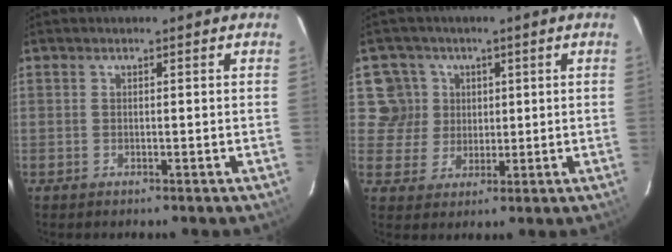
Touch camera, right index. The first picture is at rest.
{"total": 6.2, "force": [1.8, 5.9, 0.2], "torque": [-0.003, 0.012, 0.029]}